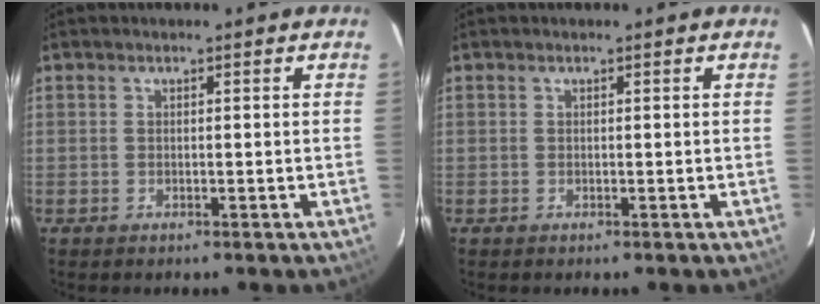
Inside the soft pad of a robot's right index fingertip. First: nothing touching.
{"total": 0.0}